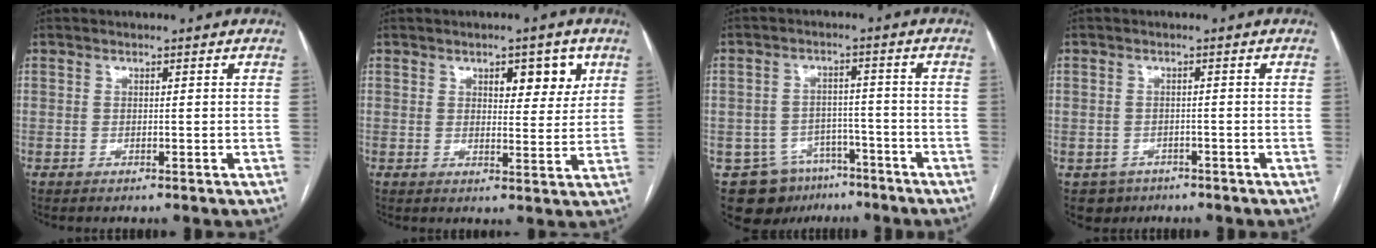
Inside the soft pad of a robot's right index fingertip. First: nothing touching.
{"total": 5.9, "force": [2.8, 2.4, 4.6], "torque": [-0.056, 0.001, 0.037]}
{"total": 10.4, "force": [-6.6, 7.5, 2.7], "torque": [-0.047, 0.021, -0.092]}
{"total": 3.6, "force": [-1.9, 3.1, -0.1], "torque": [0.005, 0.010, -0.025]}